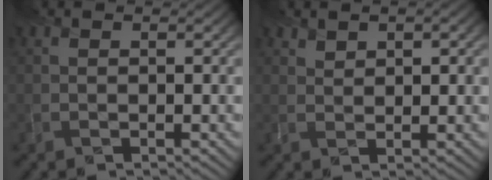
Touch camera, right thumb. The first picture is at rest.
{"total": 2.1, "force": [1.2, 0.9, 1.4], "torque": [-0.020, -0.007, 0.031]}